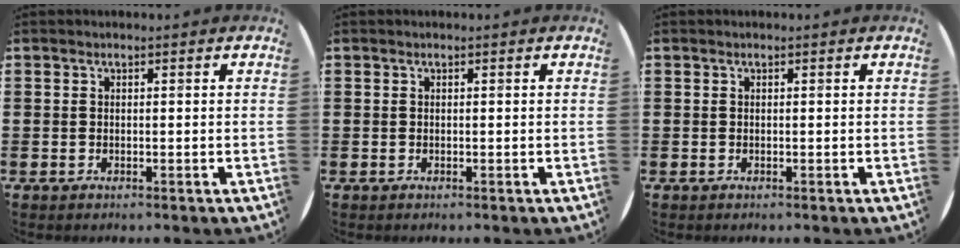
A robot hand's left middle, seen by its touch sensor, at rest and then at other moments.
{"total": 0.0}
{"total": 0.0}